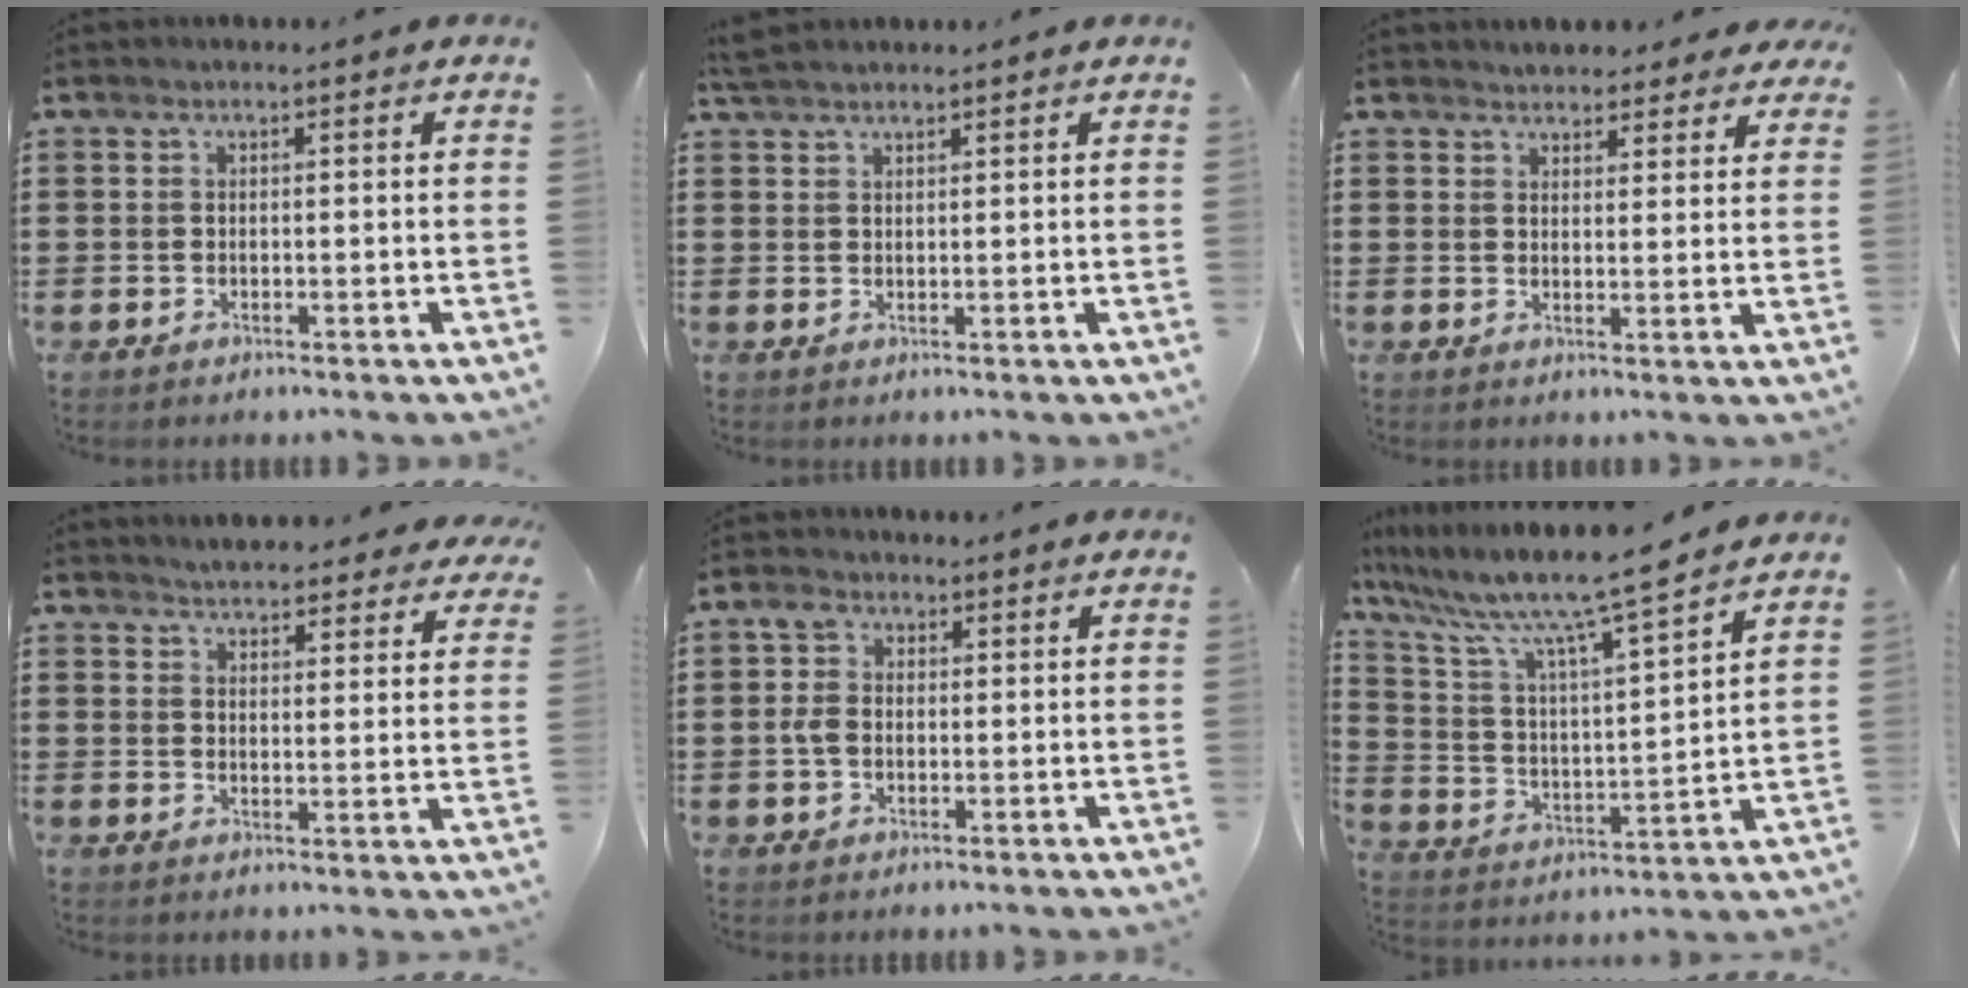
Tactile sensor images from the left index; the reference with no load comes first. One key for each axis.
{"total": 2.4, "fx": 2.2, "fy": 0.5, "fz": 0.9, "tx": -0.022, "ty": 0.004, "tz": 0.042}
{"total": 3.4, "fx": 3.3, "fy": 0.9, "fz": -0.1, "tx": -0.002, "ty": -0.009, "tz": 0.061}
{"total": 4.2, "fx": 4.2, "fy": 0.5, "fz": 0.4, "tx": -0.024, "ty": -0.013, "tz": 0.077}
{"total": 3.8, "fx": 0.1, "fy": 3.1, "fz": 2.2, "tx": -0.064, "ty": 0.005, "tz": -0.005}
{"total": 9.4, "fx": 7.9, "fy": -0.3, "fz": 5.0, "tx": -0.130, "ty": -0.056, "tz": 0.126}